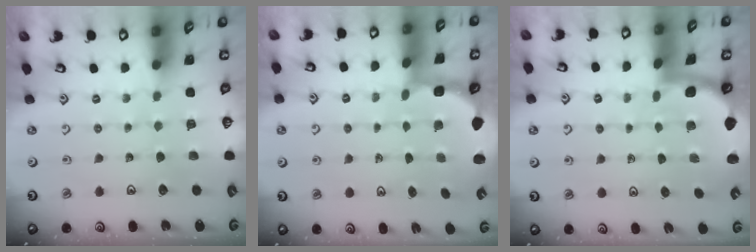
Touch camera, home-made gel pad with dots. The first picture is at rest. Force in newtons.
{"total": 2.7, "press": 2.3, "slide": 1.4}
{"total": 1.7, "press": 1.6, "slide": 0.1}